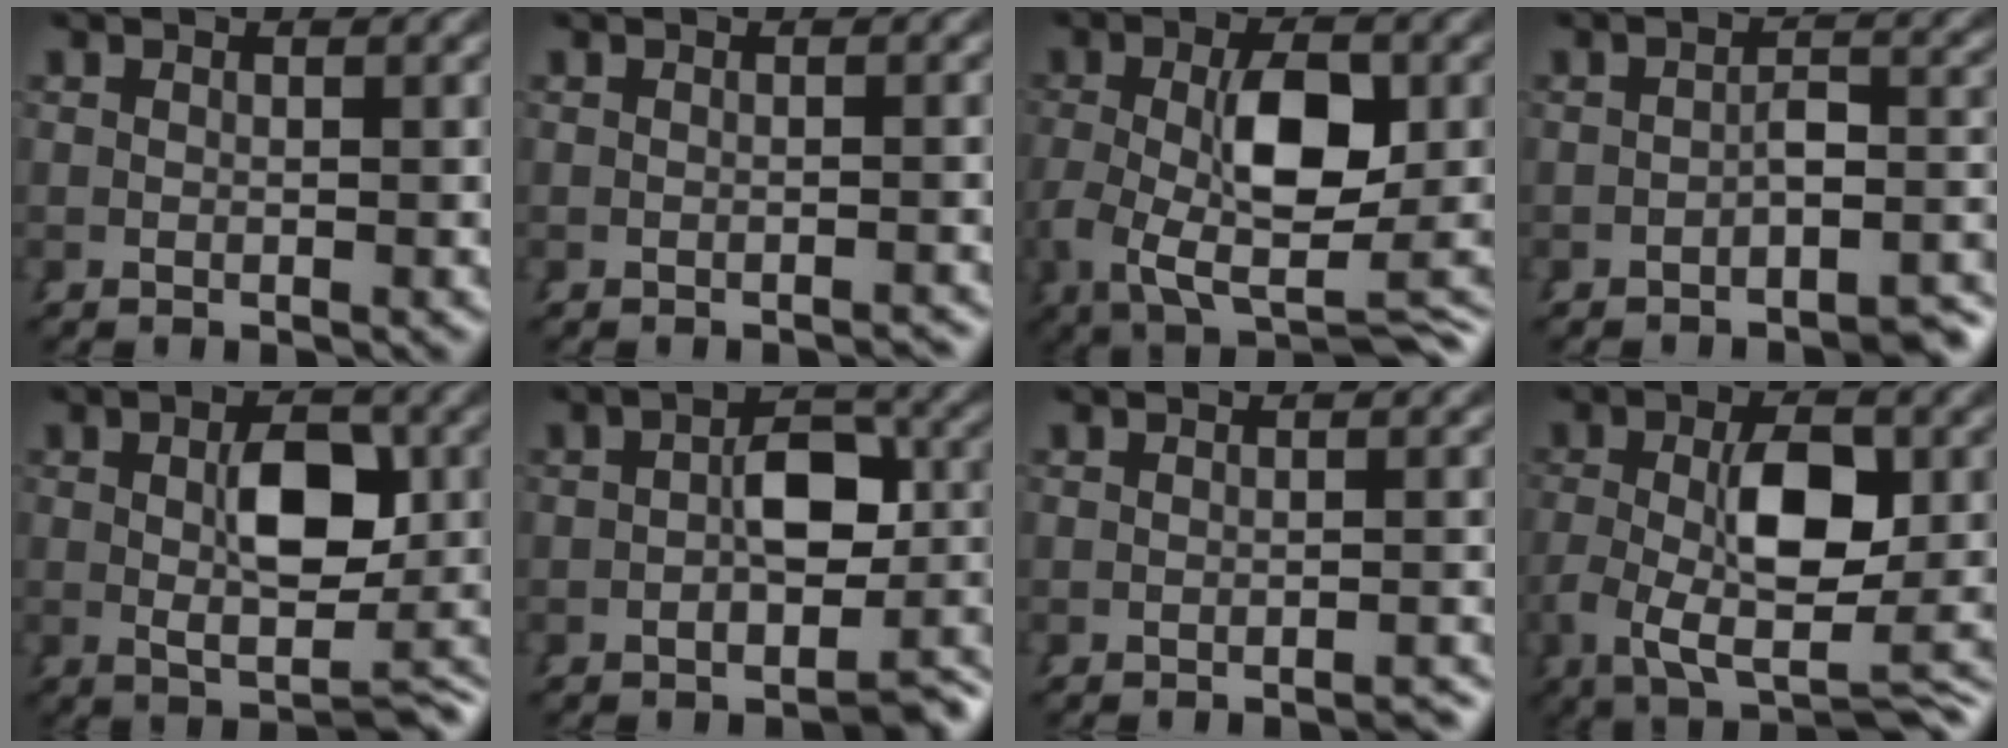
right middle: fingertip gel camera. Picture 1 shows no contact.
{"total": 1.0, "force": [-1.0, 0.3, 0.1], "torque": [-0.001, 0.001, -0.016]}
{"total": 10.9, "force": [-1.3, 5.1, 9.5], "torque": [-0.169, -0.025, -0.003]}
{"total": 4.4, "force": [-3.6, 1.3, 2.2], "torque": [-0.020, -0.005, -0.056]}
{"total": 6.4, "force": [-0.4, 2.5, 5.8], "torque": [-0.075, -0.013, 0.006]}
{"total": 6.0, "force": [-2.4, 3.2, 4.5], "torque": [-0.059, -0.008, -0.031]}
{"total": 1.6, "force": [-1.5, 0.5, 0.6], "torque": [-0.002, 0.005, -0.026]}
{"total": 9.9, "force": [-1.4, 4.3, 8.8], "torque": [-0.151, -0.024, -0.007]}